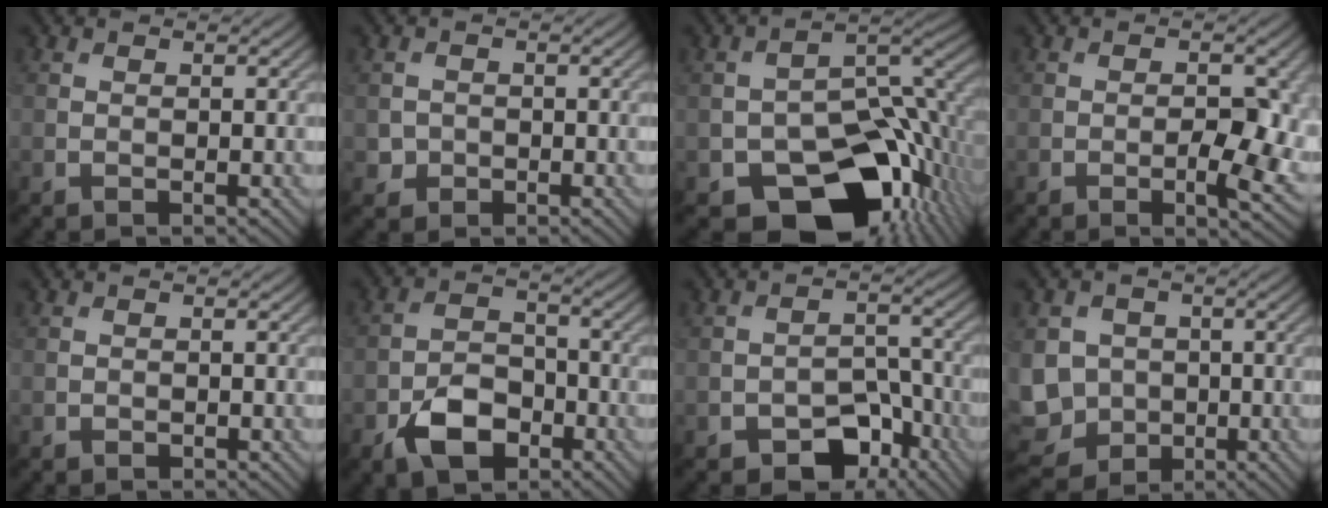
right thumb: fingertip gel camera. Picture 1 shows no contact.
{"total": 1.6, "force": [-0.4, 1.5, 0.3], "torque": [-0.001, -0.005, -0.010]}
{"total": 15.7, "force": [-7.5, 9.7, 9.9], "torque": [-0.131, -0.031, -0.120]}
{"total": 6.1, "force": [-1.2, 2.7, 5.4], "torque": [-0.076, -0.011, -0.012]}
{"total": 0.0}
{"total": 7.1, "force": [-3.8, 4.2, 4.2], "torque": [-0.077, -0.002, -0.082]}
{"total": 6.6, "force": [-4.0, 3.9, 3.4], "torque": [-0.043, -0.002, -0.069]}
{"total": 8.9, "force": [-1.5, 8.0, 3.6], "torque": [-0.109, -0.030, -0.045]}